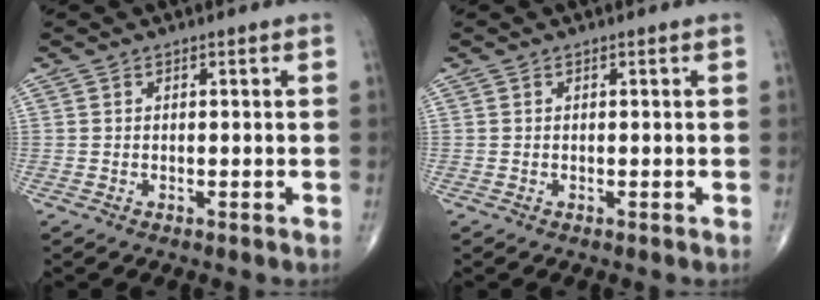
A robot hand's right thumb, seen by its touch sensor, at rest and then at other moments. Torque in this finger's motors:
{"motor_torque": [-0.04, 0.04, -0.02, 0.02, 0.02]}